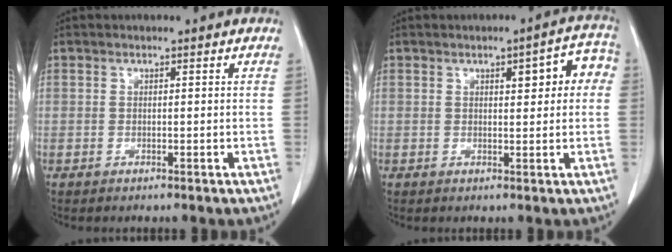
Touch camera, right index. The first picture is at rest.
{"total": 6.1, "force": [1.6, 2.0, 5.5], "torque": [-0.061, 0.023, 0.014]}